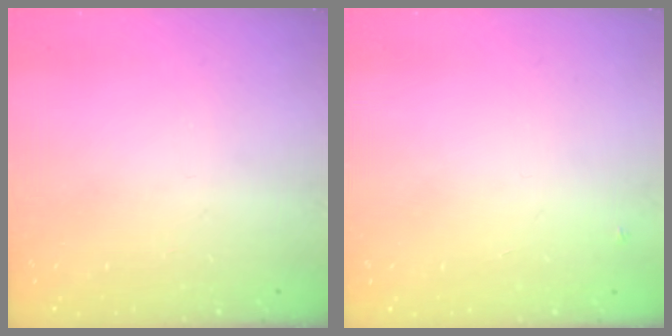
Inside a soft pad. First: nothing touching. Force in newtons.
{"total": 2.6, "press": 2.6, "slide": 0.2}